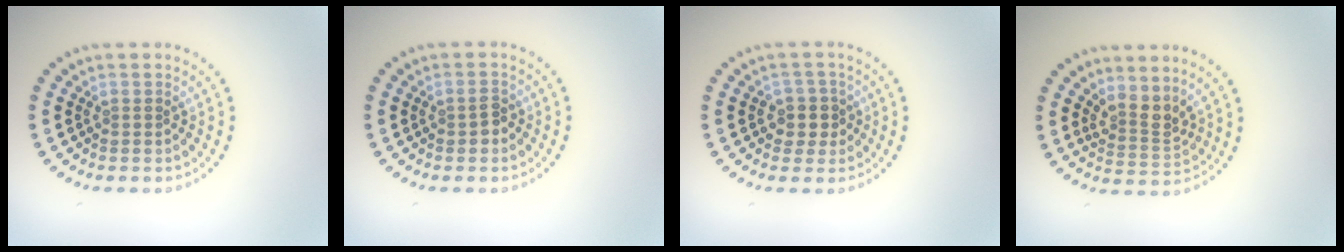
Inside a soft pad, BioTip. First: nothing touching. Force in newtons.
{"total": 1.3, "press": 1.3, "slide": 0.1}
{"total": 2.4, "press": 2.1, "slide": 1.1}
{"total": 2.8, "press": 2.0, "slide": 2.0}